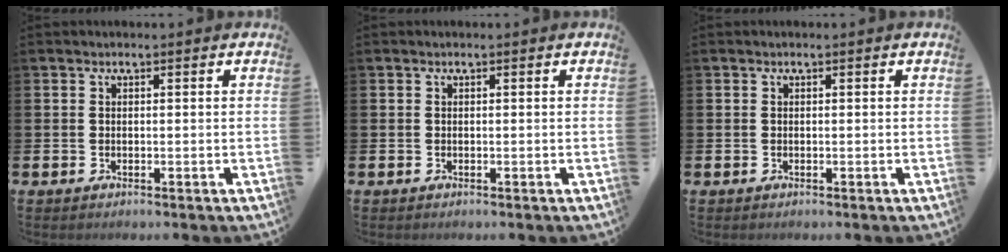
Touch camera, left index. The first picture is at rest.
{"total": 0.0}
{"total": 0.0}